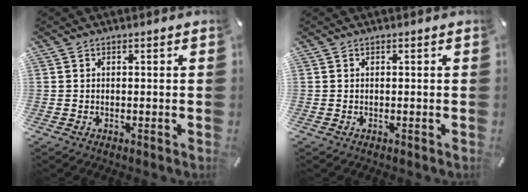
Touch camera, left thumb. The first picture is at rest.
{"total": 0.0}